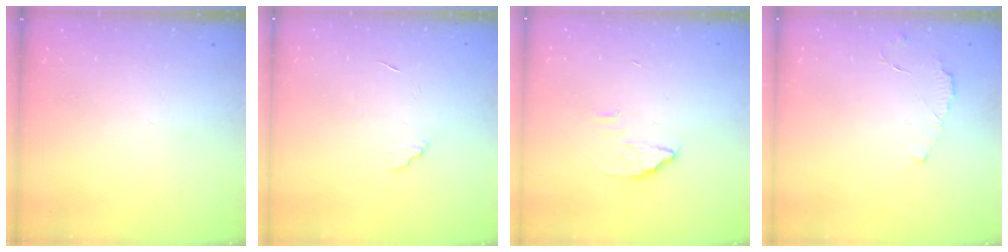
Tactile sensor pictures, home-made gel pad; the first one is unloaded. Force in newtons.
{"total": 4.0, "press": 4.0, "slide": 0.3}
{"total": 2.2, "press": 2.2, "slide": 0.1}
{"total": 3.5, "press": 3.4, "slide": 0.2}